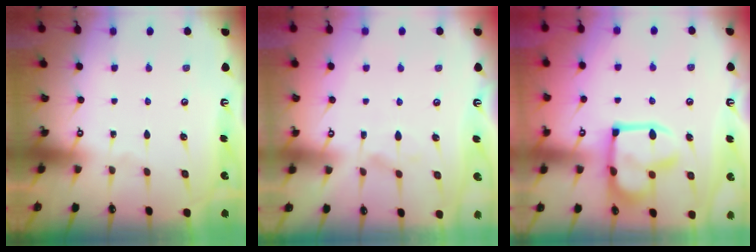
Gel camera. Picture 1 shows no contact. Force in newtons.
{"total": 1.6, "press": 1.2, "slide": 1.0}
{"total": 15.3, "press": 15.2, "slide": 1.3}